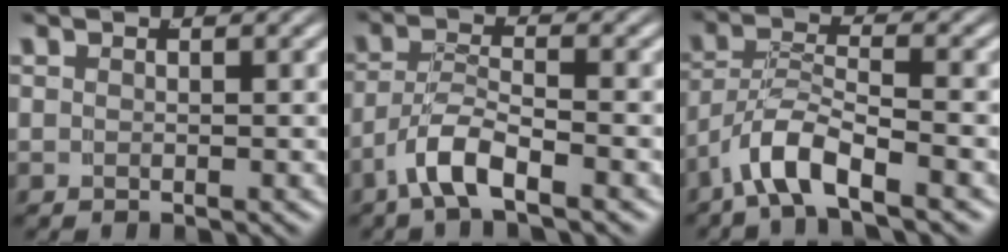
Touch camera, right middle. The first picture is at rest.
{"total": 3.6, "force": [-2.4, 0.9, 2.6], "torque": [-0.053, -0.011, -0.037]}
{"total": 4.2, "force": [-2.7, 1.4, 2.9], "torque": [-0.071, -0.017, -0.038]}